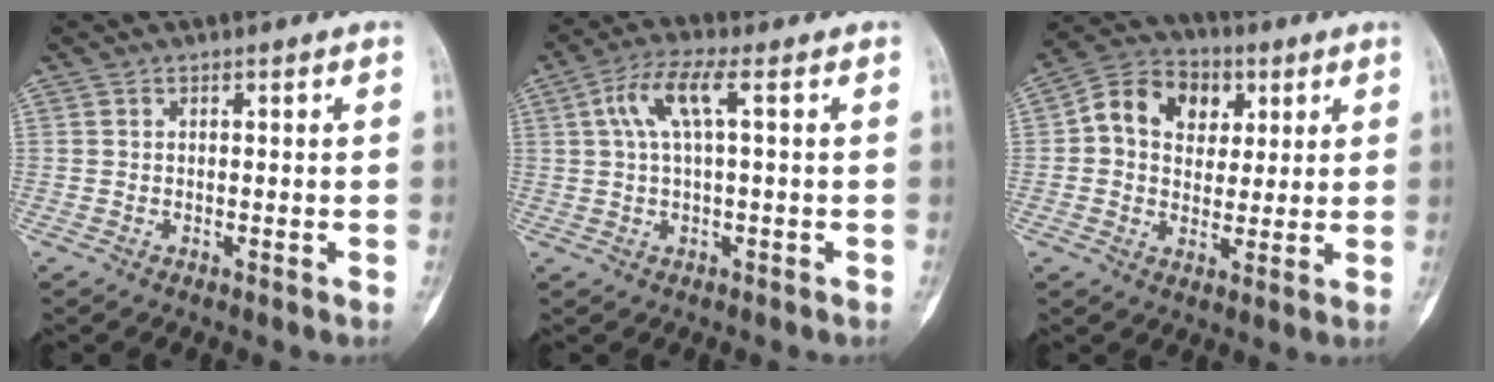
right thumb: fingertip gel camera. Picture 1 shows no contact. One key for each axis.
{"total": 6.9, "fx": 1.8, "fy": 1.7, "fz": 6.5, "tx": -0.149, "ty": 0.024, "tz": 0.037}
{"total": 12.1, "fx": 3.1, "fy": 9.5, "fz": 6.8, "tx": -0.076, "ty": 0.009, "tz": 0.043}